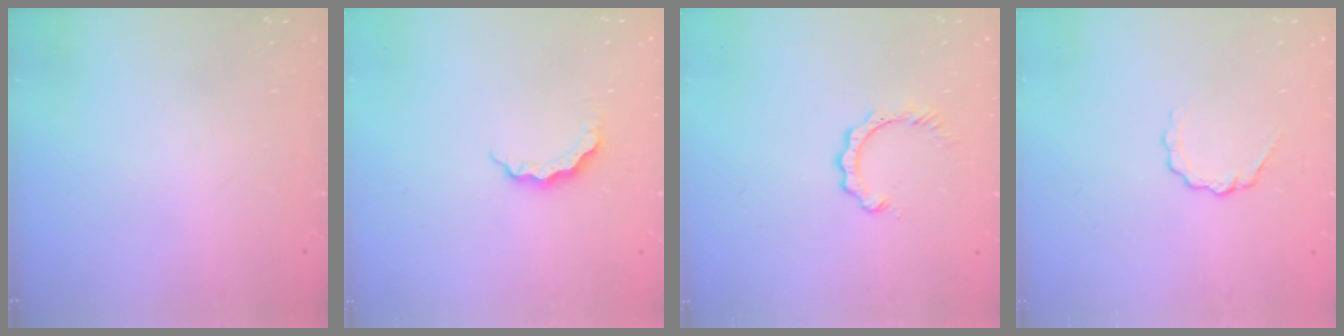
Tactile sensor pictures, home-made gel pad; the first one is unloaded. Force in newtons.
{"total": 4.8, "press": 4.8, "slide": 0.3}
{"total": 3.0, "press": 2.9, "slide": 0.3}
{"total": 4.3, "press": 4.3, "slide": 0.4}